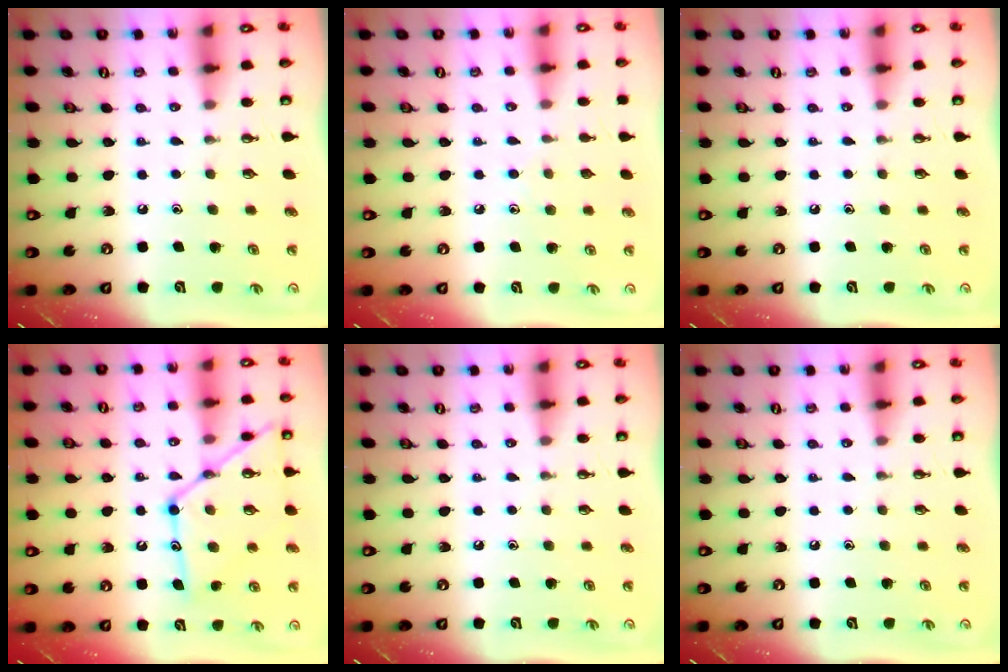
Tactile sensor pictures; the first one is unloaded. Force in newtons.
{"total": 6.0, "press": 5.9, "slide": 0.7}
{"total": 0.0}
{"total": 17.1, "press": 17.0, "slide": 1.4}
{"total": 0.0}
{"total": 0.0}